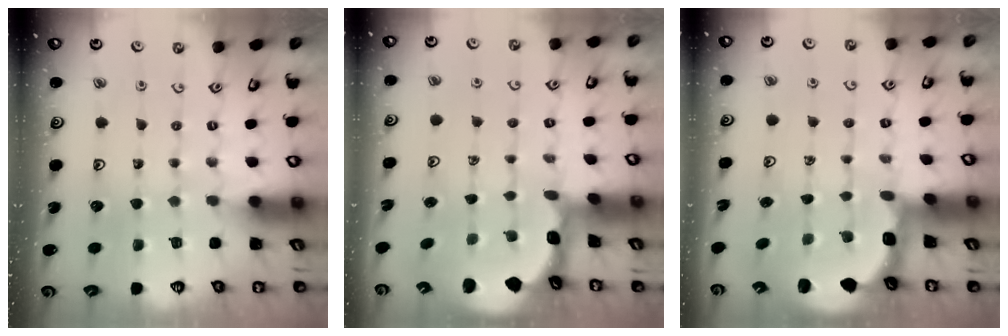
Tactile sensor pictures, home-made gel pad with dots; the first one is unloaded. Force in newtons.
{"total": 1.8, "press": 1.7, "slide": 0.5}
{"total": 2.6, "press": 2.3, "slide": 1.3}